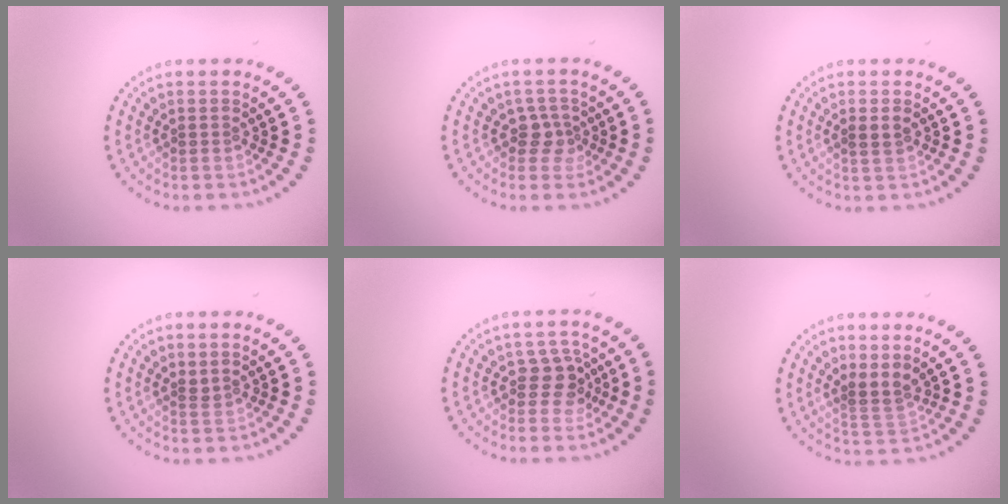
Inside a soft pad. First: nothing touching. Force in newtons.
{"total": 1.8, "press": 1.3, "slide": 1.2}
{"total": 1.2, "press": 1.1, "slide": 0.4}
{"total": 0.7, "press": 0.4, "slide": 0.5}
{"total": 2.4, "press": 2.1, "slide": 1.3}
{"total": 1.9, "press": 1.2, "slide": 1.5}